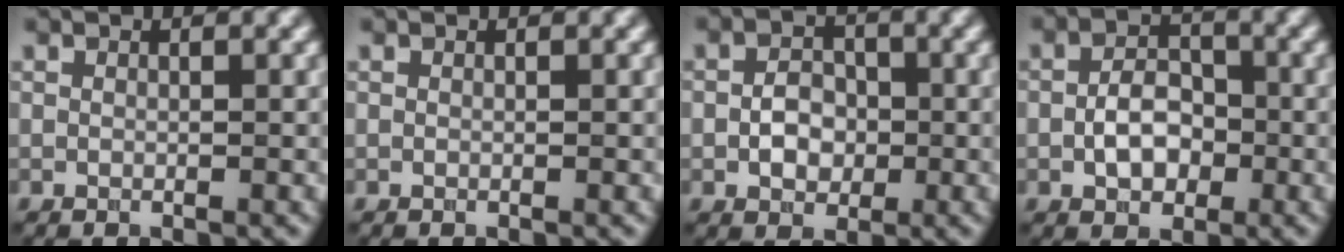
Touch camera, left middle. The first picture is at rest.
{"total": 0.0}
{"total": 3.1, "force": [-0.6, 2.3, 1.9], "torque": [-0.031, 0.001, -0.014]}
{"total": 3.7, "force": [-0.7, 2.6, 2.6], "torque": [-0.048, 0.001, -0.014]}